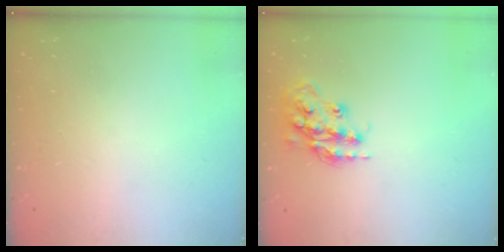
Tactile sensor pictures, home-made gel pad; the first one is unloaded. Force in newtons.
{"total": 16.0, "press": 16.0, "slide": 1.2}